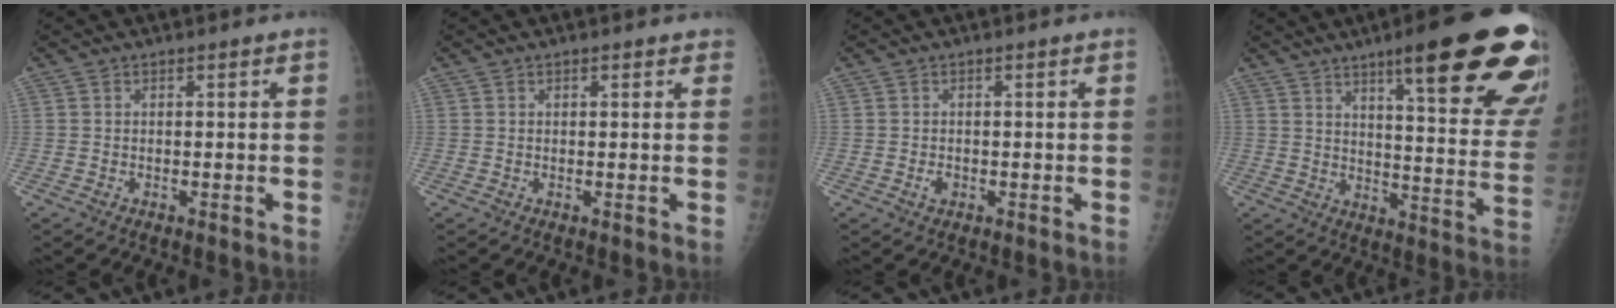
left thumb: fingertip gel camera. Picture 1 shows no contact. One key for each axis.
{"total": 1.3, "fx": 0.8, "fy": 0.8, "fz": 0.7, "tx": 0.001, "ty": -0.001, "tz": 0.005}
{"total": 1.4, "fx": -0.5, "fy": 1.0, "fz": 0.9, "tx": -0.011, "ty": 0.001, "tz": -0.007}
{"total": 26.2, "fx": 15.4, "fy": 4.6, "fz": 20.6, "tx": -0.219, "ty": -0.054, "tz": 0.207}